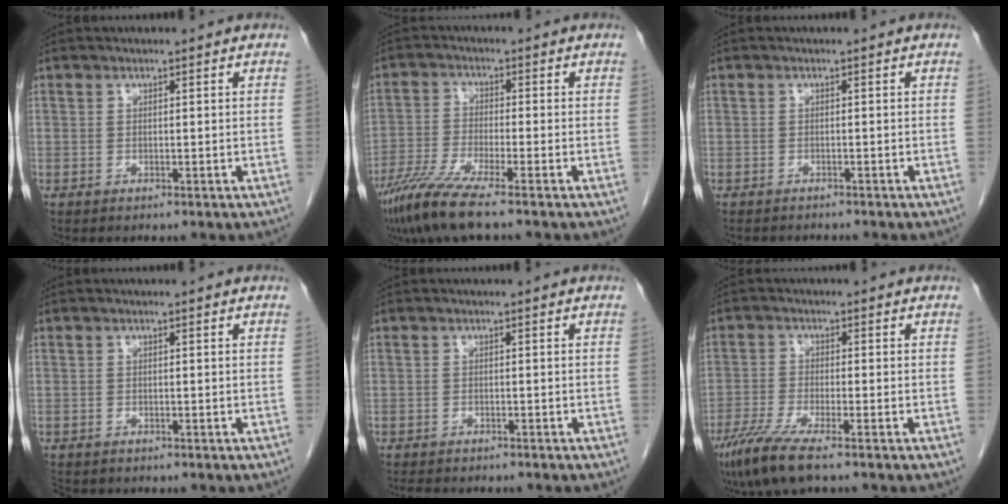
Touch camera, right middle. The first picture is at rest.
{"total": 7.8, "force": [-5.8, -0.4, 5.2], "torque": [-0.108, -0.028, -0.114]}
{"total": 2.9, "force": [-2.7, 0.5, 0.8], "torque": [-0.013, -0.007, -0.033]}
{"total": 2.7, "force": [-2.2, 1.3, 0.9], "torque": [-0.017, -0.004, -0.031]}
{"total": 5.8, "force": [-5.0, 1.4, 2.4], "torque": [-0.039, -0.010, -0.068]}
{"total": 7.1, "force": [-4.9, 0.3, 5.0], "torque": [-0.098, -0.021, -0.091]}